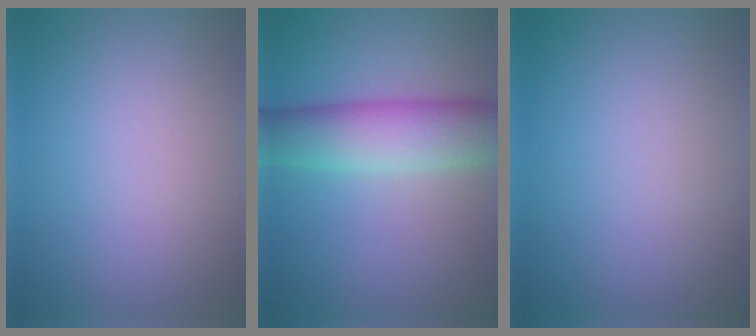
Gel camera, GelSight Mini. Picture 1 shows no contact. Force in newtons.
{"total": 7.0, "press": 7.0, "slide": 0.2}
{"total": 0.0}